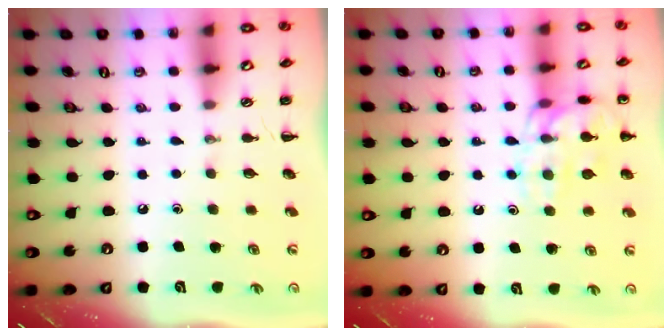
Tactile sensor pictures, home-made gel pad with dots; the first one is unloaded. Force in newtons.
{"total": 14.5, "press": 14.5, "slide": 1.0}